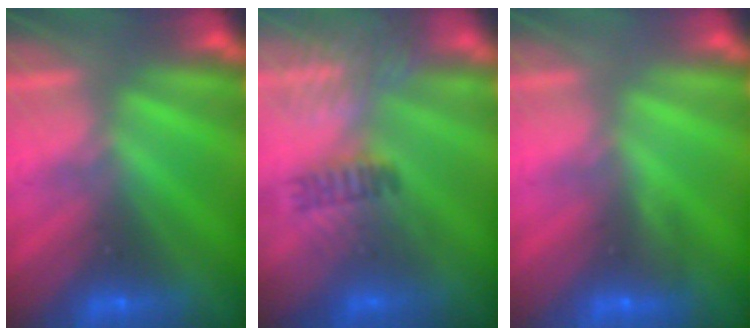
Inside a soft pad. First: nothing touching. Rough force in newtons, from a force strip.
{"total": 5.8}
{"total": 2.9}